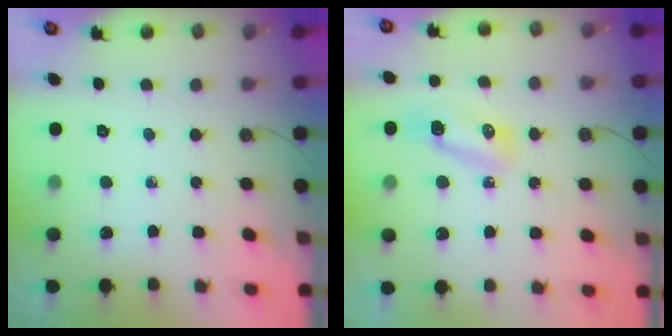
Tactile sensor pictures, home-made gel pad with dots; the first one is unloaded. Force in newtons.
{"total": 8.8, "press": 8.4, "slide": 2.8}